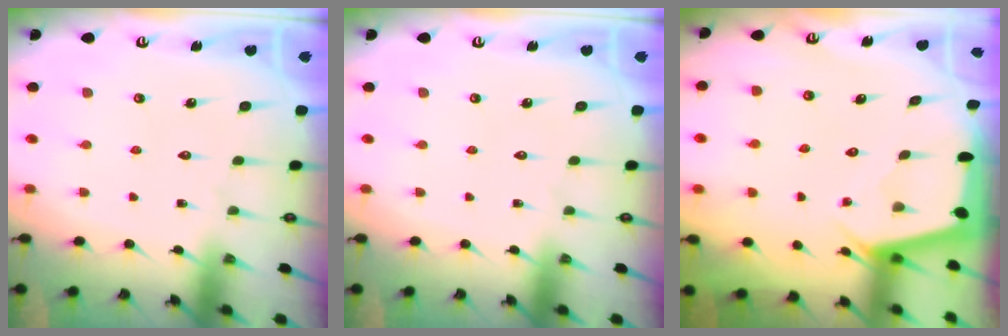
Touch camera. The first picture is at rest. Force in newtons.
{"total": 0.0}
{"total": 2.4, "press": 2.4, "slide": 0.3}